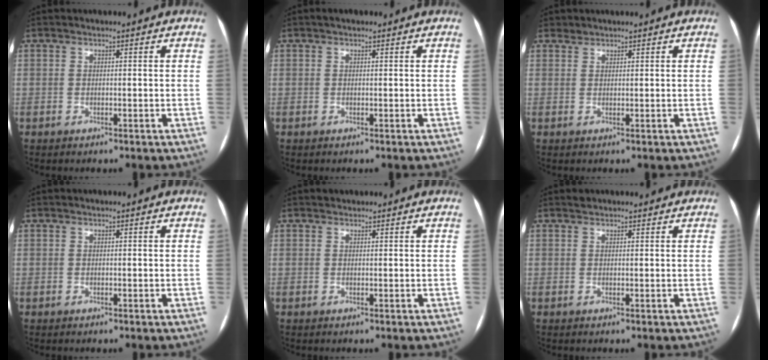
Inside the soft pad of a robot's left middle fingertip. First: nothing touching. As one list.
[{"total": 0.9, "force": [0.6, 0.5, 0.5], "torque": [-0.012, 0.011, 0.009]}, {"total": 0.9, "force": [0.7, 0.5, -0.2], "torque": [0.005, 0.000, 0.010]}, {"total": 0.0}, {"total": 0.8, "force": [0.6, 0.4, 0.0], "torque": [-0.004, 0.005, 0.010]}, {"total": 1.9, "force": [1.8, 0.7, 0.3], "torque": [-0.004, 0.022, 0.026]}]